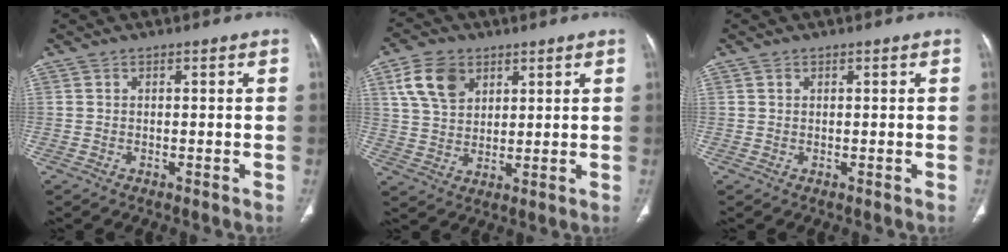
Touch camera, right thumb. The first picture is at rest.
{"total": 9.2, "force": [4.3, 6.3, 5.0], "torque": [-0.075, -0.011, 0.087]}
{"total": 0.5, "force": [0.3, 0.4, 0.2], "torque": [-0.002, -0.001, 0.005]}